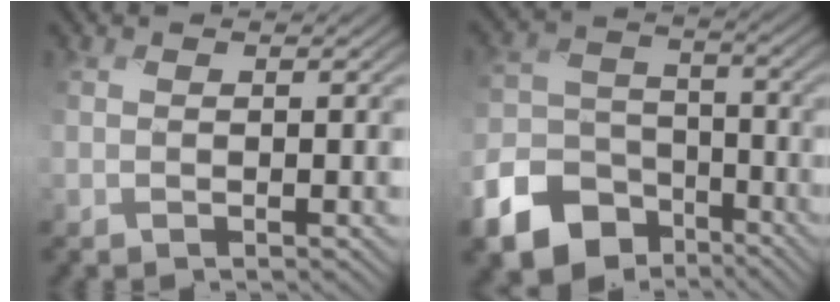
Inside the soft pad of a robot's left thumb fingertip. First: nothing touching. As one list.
[{"total": 13.1, "force": [-8.1, 8.8, 5.3], "torque": [-0.152, -0.033, -0.137]}]